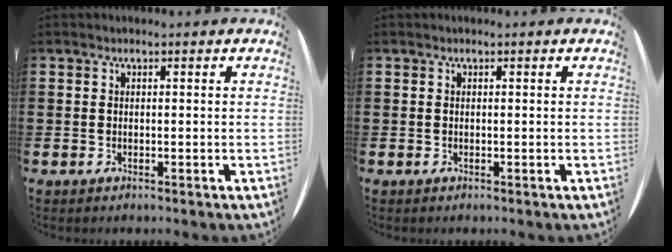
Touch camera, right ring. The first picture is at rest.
{"total": 0.0}